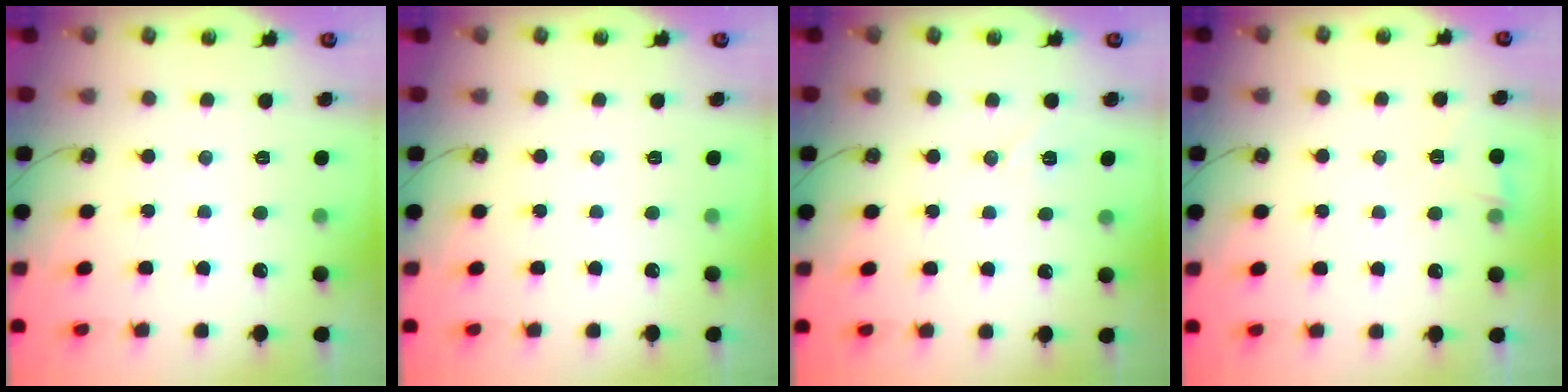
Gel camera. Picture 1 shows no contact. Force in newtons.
{"total": 0.0}
{"total": 6.0, "press": 5.8, "slide": 1.7}
{"total": 3.1, "press": 2.9, "slide": 1.0}